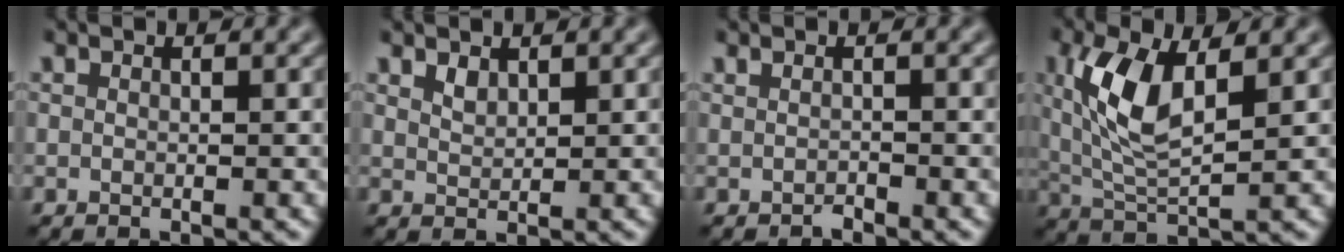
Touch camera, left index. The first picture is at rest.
{"total": 0.7, "force": [0.5, 0.4, 0.3], "torque": [-0.009, -0.001, 0.018]}
{"total": 0.8, "force": [-0.8, -0.1, -0.1], "torque": [0.002, 0.000, -0.011]}
{"total": 6.5, "force": [1.4, 2.6, 5.7], "torque": [-0.125, -0.001, 0.034]}